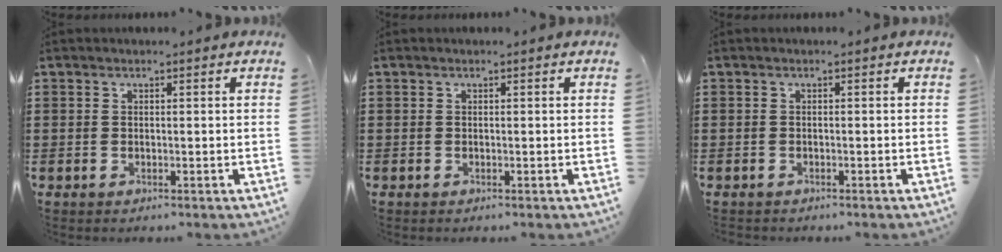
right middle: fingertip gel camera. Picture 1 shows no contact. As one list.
[{"total": 0.0}, {"total": 0.6, "force": [-0.5, 0.3, -0.1], "torque": [0.001, 0.004, -0.013]}]